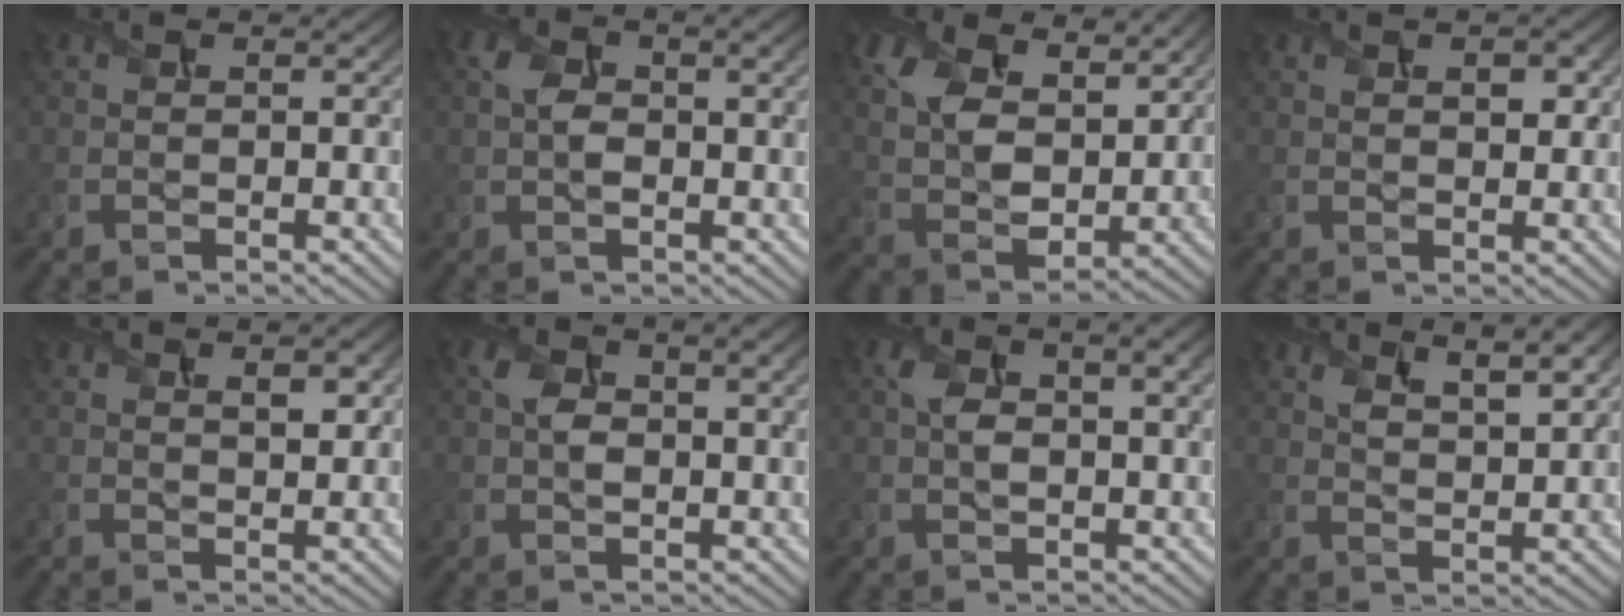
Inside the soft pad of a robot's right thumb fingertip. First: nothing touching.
{"total": 5.5, "force": [0.7, 3.0, 4.6], "torque": [-0.091, 0.003, 0.011]}
{"total": 10.6, "force": [5.3, 5.9, 6.9], "torque": [-0.171, 0.002, 0.095]}
{"total": 2.3, "force": [0.9, 1.2, 1.7], "torque": [-0.024, -0.002, 0.019]}
{"total": 2.7, "force": [1.4, 1.0, 2.1], "torque": [-0.033, -0.005, 0.027]}
{"total": 6.4, "force": [1.7, 3.3, 5.2], "torque": [-0.099, 0.002, 0.029]}
{"total": 7.0, "force": [1.8, 3.3, 5.9], "torque": [-0.111, 0.003, 0.030]}
{"total": 6.3, "force": [4.0, 2.1, 4.4], "torque": [-0.076, -0.004, 0.070]}